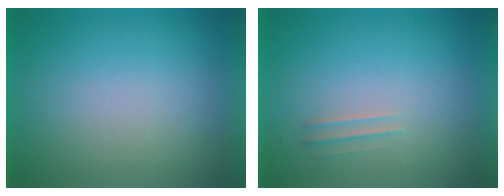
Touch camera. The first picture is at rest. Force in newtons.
{"total": 1.8}